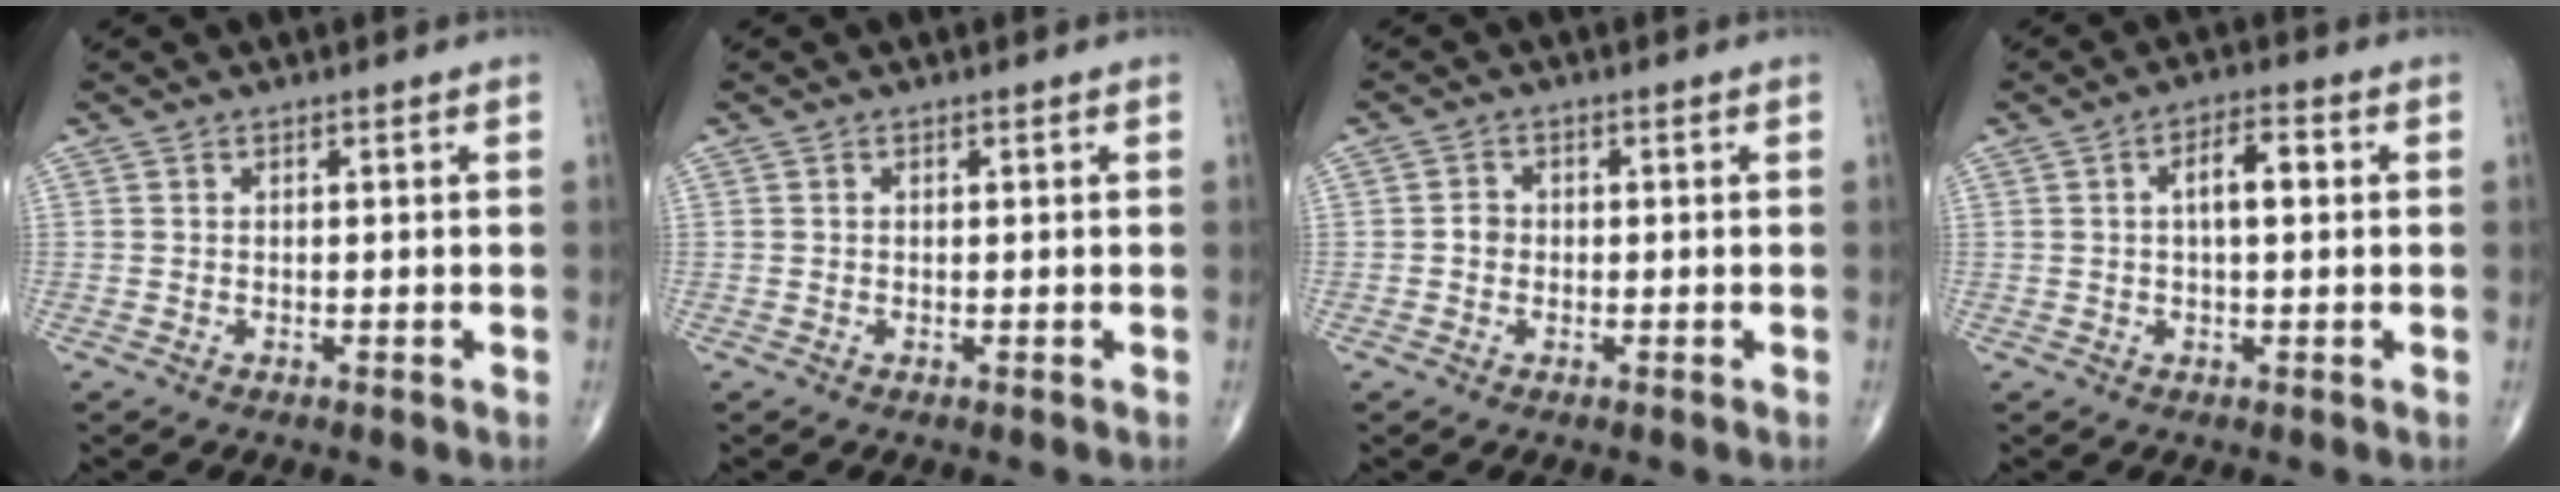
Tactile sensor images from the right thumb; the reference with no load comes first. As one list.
[{"total": 0.0}, {"total": 1.8, "force": [-0.3, 1.6, 0.8], "torque": [-0.005, 0.006, -0.009]}, {"total": 4.8, "force": [0.6, 2.0, 4.3], "torque": [-0.065, 0.013, 0.003]}]